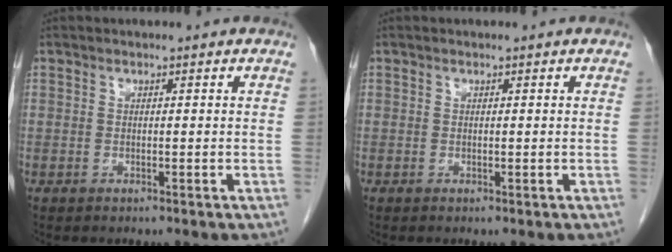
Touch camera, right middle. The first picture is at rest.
{"total": 0.0}